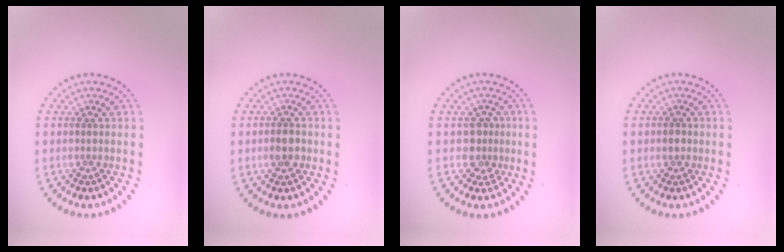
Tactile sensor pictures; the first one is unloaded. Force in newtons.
{"total": 1.8, "press": 1.7, "slide": 0.6}
{"total": 2.1, "press": 1.7, "slide": 1.1}
{"total": 1.0, "press": 1.0, "slide": 0.2}